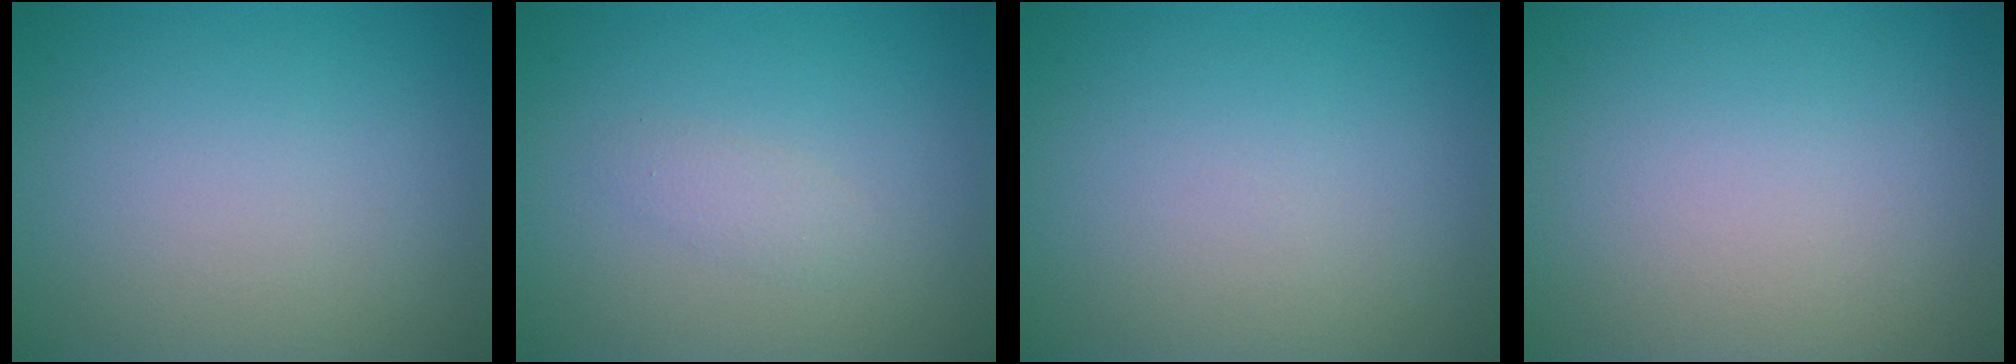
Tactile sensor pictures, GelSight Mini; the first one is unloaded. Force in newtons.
{"total": 1.1, "press": 1.1, "slide": 0.0}
{"total": 0.0}
{"total": 0.0}